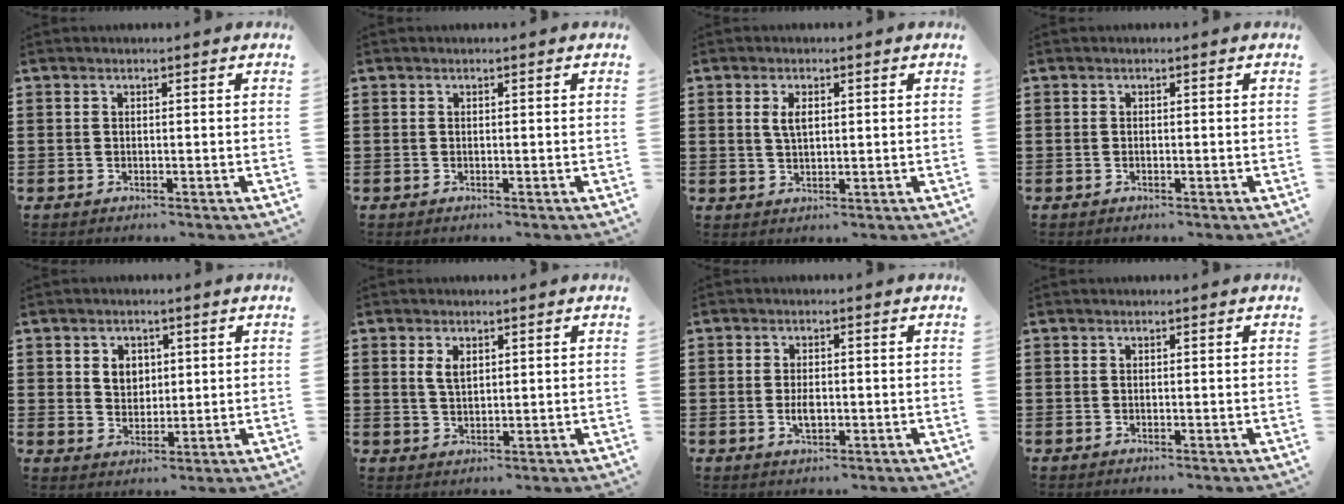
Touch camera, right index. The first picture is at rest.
{"total": 0.0}
{"total": 2.7, "force": [0.8, 1.2, 2.3], "torque": [-0.048, 0.007, 0.012]}
{"total": 0.0}
{"total": 3.3, "force": [1.2, 2.7, 1.3], "torque": [-0.036, 0.011, 0.020]}
{"total": 2.4, "force": [1.0, 1.2, 1.8], "torque": [-0.038, 0.004, 0.018]}
{"total": 2.7, "force": [-0.4, 1.2, 2.4], "torque": [-0.047, -0.003, -0.005]}
{"total": 0.0}